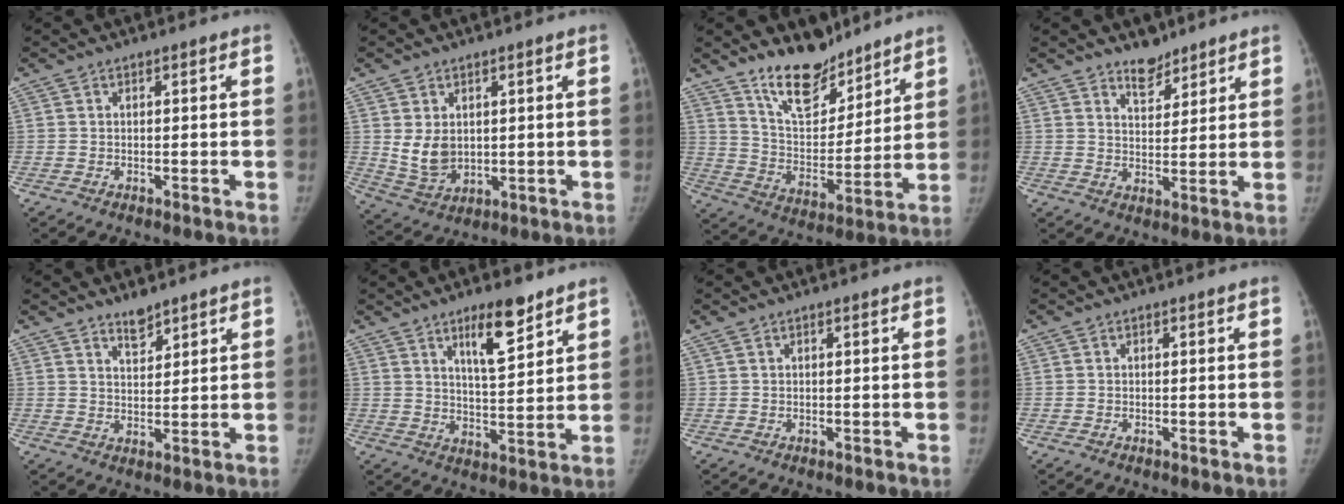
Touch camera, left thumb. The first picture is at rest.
{"total": 6.6, "force": [1.4, 4.8, 4.3], "torque": [-0.065, -0.019, 0.046]}
{"total": 14.2, "force": [11.2, 6.1, 6.2], "torque": [-0.065, -0.082, 0.204]}
{"total": 5.1, "force": [4.2, 2.5, 1.7], "torque": [-0.005, -0.034, 0.072]}
{"total": 4.1, "force": [3.4, 1.3, 1.7], "torque": [-0.017, -0.030, 0.060]}
{"total": 9.6, "force": [6.3, 2.6, 6.8], "torque": [-0.094, -0.044, 0.107]}
{"total": 0.8, "force": [0.6, 0.0, 0.6], "torque": [-0.021, 0.010, 0.017]}
{"total": 0.0}